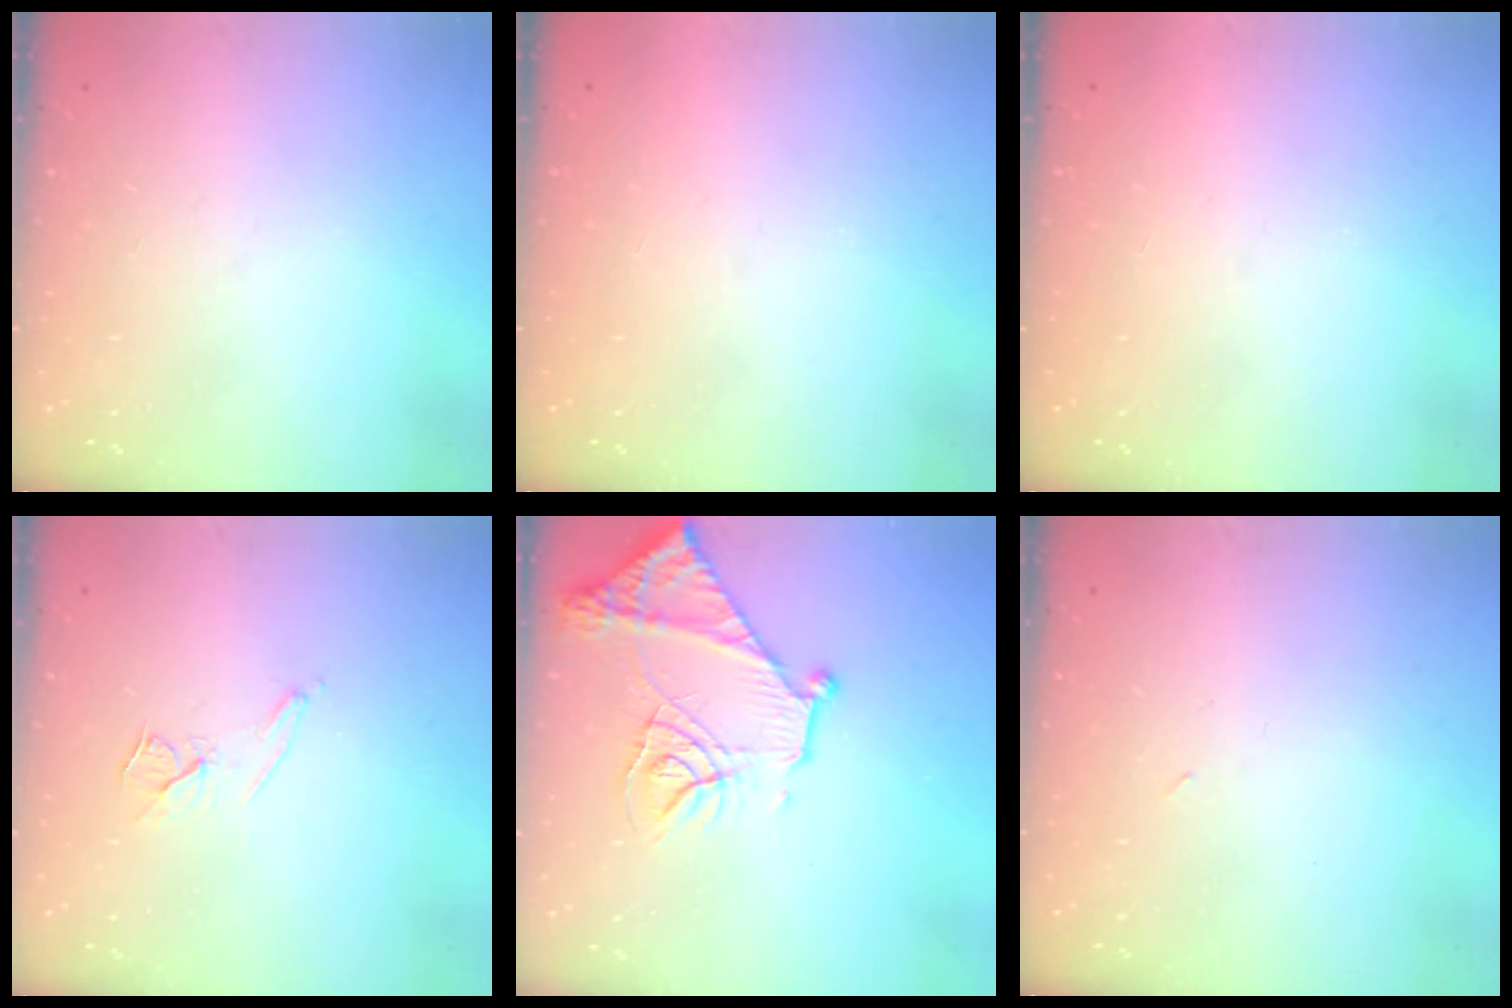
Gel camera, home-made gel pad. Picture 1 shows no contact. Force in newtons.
{"total": 1.6, "press": 1.5, "slide": 0.1}
{"total": 1.6, "press": 1.5, "slide": 0.1}
{"total": 7.4, "press": 6.8, "slide": 3.1}
{"total": 17.6, "press": 17.5, "slide": 1.7}
{"total": 2.4, "press": 2.3, "slide": 0.8}